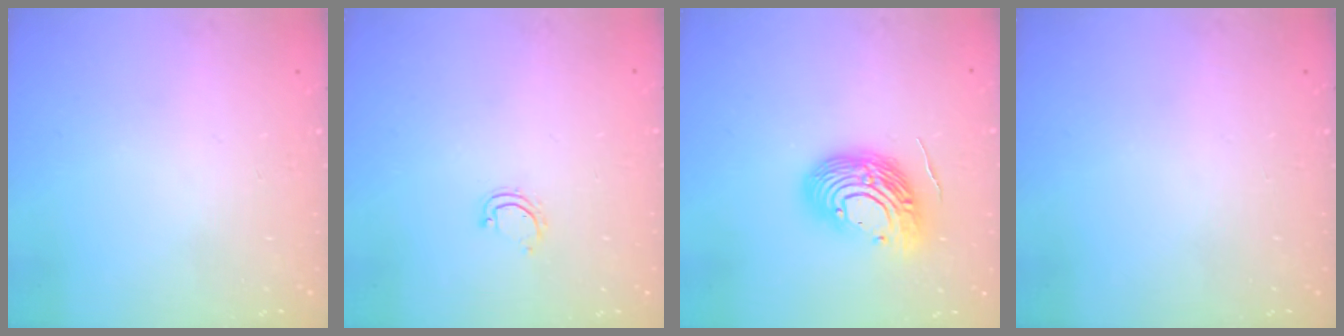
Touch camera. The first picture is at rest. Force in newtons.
{"total": 3.0, "press": 3.0, "slide": 0.2}
{"total": 13.7, "press": 13.6, "slide": 1.8}
{"total": 0.0}